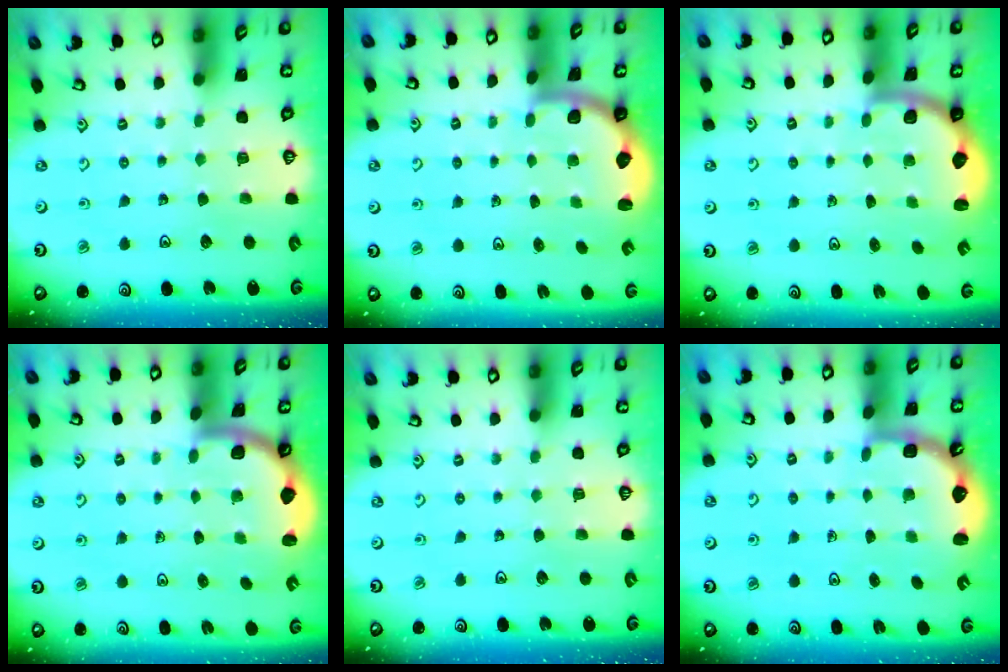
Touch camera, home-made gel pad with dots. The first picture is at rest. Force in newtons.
{"total": 2.2, "press": 2.1, "slide": 0.7}
{"total": 2.4, "press": 1.7, "slide": 1.6}
{"total": 1.8, "press": 1.8, "slide": 0.1}
{"total": 0.0}
{"total": 2.6, "press": 2.2, "slide": 1.4}